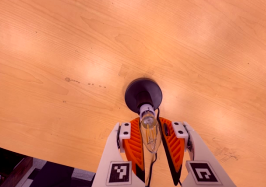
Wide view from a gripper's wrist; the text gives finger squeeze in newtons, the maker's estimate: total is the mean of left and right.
{"total": 12.9, "left": 12.0, "right": 13.7}